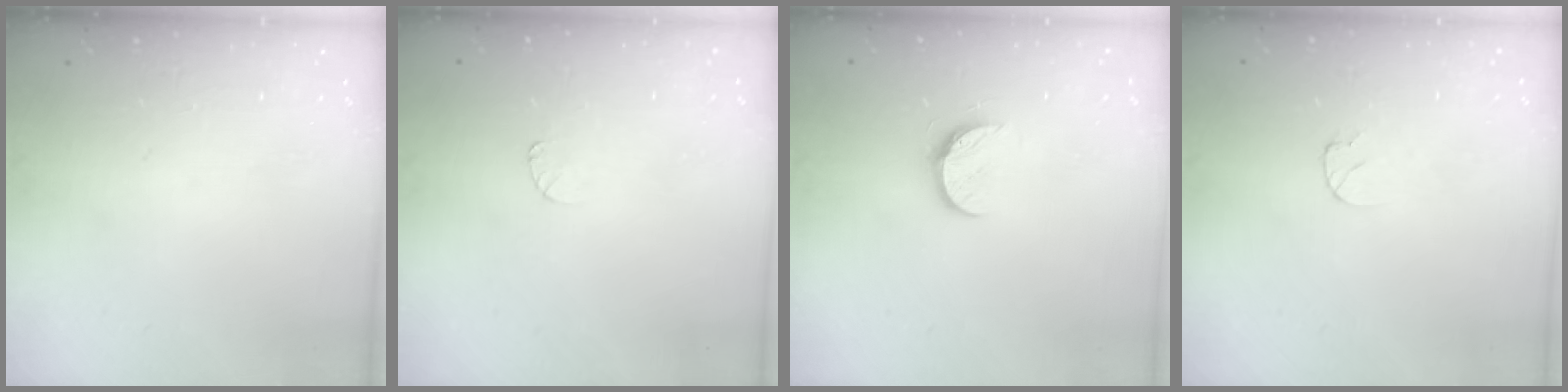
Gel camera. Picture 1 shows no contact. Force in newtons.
{"total": 3.5, "press": 3.4, "slide": 0.5}
{"total": 7.6, "press": 7.6, "slide": 0.6}
{"total": 4.8, "press": 4.8, "slide": 0.3}